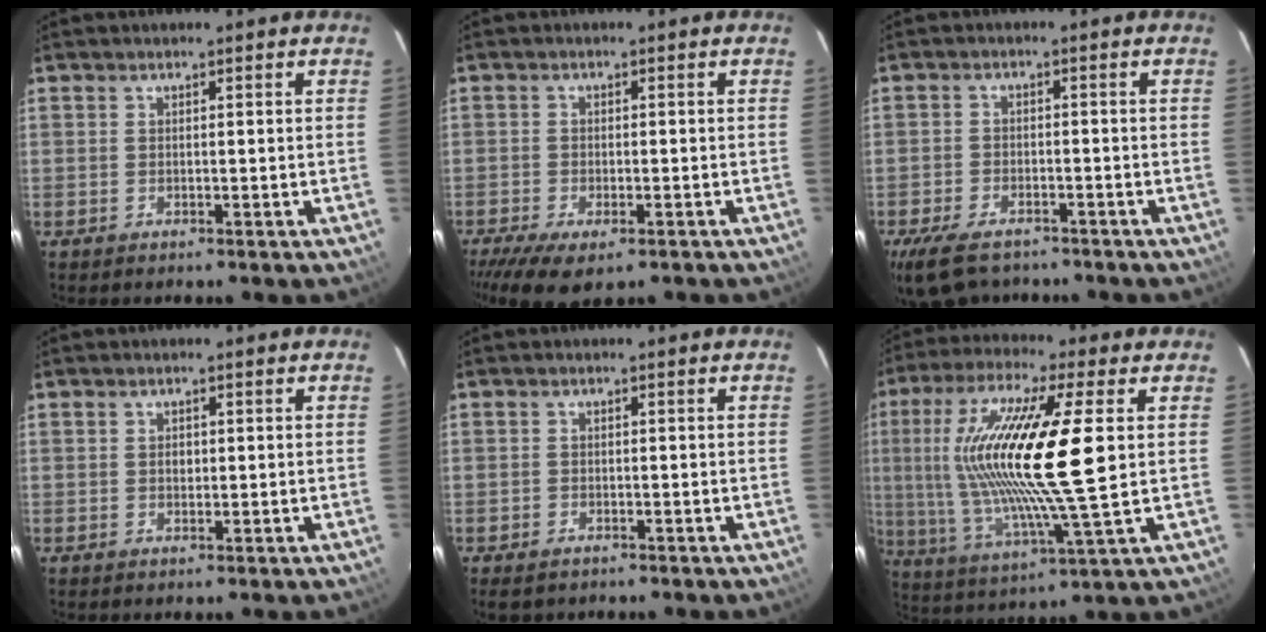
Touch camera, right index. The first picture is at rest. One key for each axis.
{"total": 8.4, "fx": -5.6, "fy": 3.2, "fz": 5.3, "tx": -0.126, "ty": -0.033, "tz": -0.094}
{"total": 10.2, "fx": -7.8, "fy": 4.7, "fz": 4.7, "tx": -0.117, "ty": -0.014, "tz": -0.134}
{"total": 1.1, "fx": 0.0, "fy": 1.0, "fz": 0.6, "tx": -0.009, "ty": 0.003, "tz": -0.001}
{"total": 2.7, "fx": -1.9, "fy": 1.7, "fz": 0.9, "tx": -0.024, "ty": -0.005, "tz": -0.032}
{"total": 20.8, "fx": 3.2, "fy": 2.8, "fz": 20.4, "tx": -0.384, "ty": 0.001, "tz": 0.057}